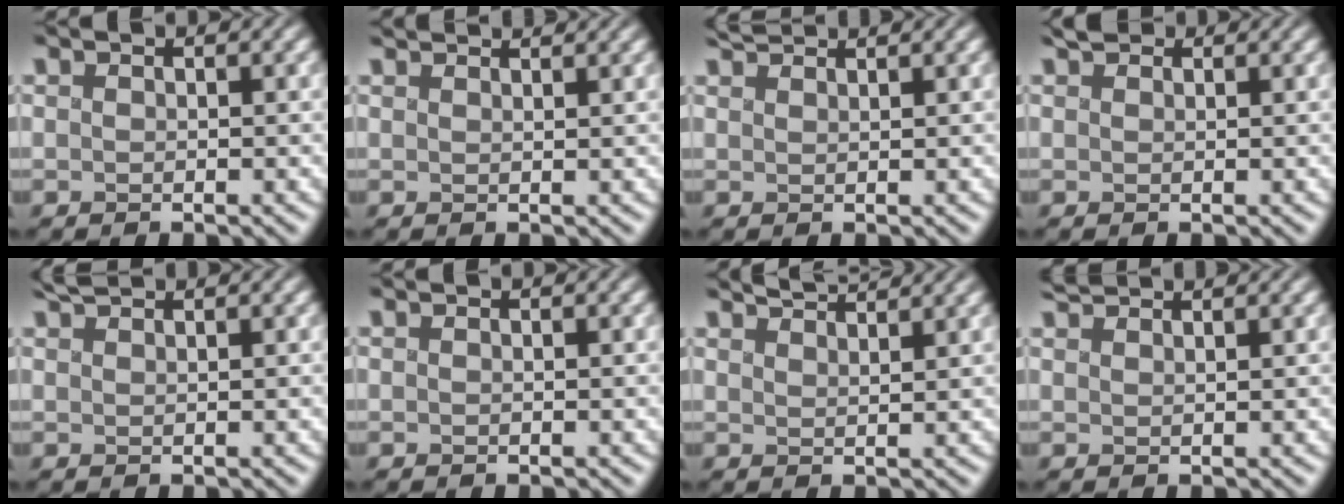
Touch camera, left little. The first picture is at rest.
{"total": 3.0, "force": [2.8, 0.6, 1.1], "torque": [-0.004, 0.008, 0.026]}
{"total": 2.1, "force": [2.1, 0.2, 0.6], "torque": [-0.007, 0.010, 0.038]}
{"total": 1.8, "force": [1.5, 0.9, 0.6], "torque": [-0.010, 0.009, 0.027]}
{"total": 1.6, "force": [1.5, 0.1, 0.5], "torque": [-0.003, 0.009, 0.031]}
{"total": 0.0}
{"total": 4.0, "force": [3.5, 0.8, 1.7], "torque": [-0.018, 0.016, 0.041]}
{"total": 2.1, "force": [2.0, 0.2, 0.6], "torque": [-0.007, 0.010, 0.038]}